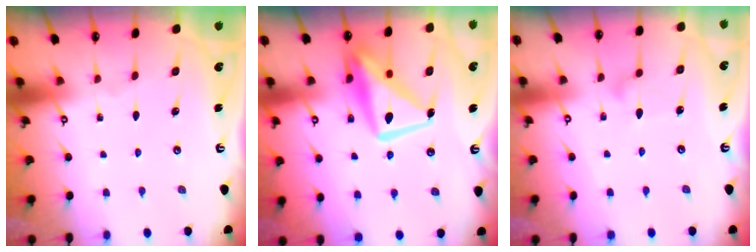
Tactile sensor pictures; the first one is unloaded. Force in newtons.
{"total": 14.2, "press": 14.1, "slide": 1.5}
{"total": 8.5, "press": 8.4, "slide": 0.4}